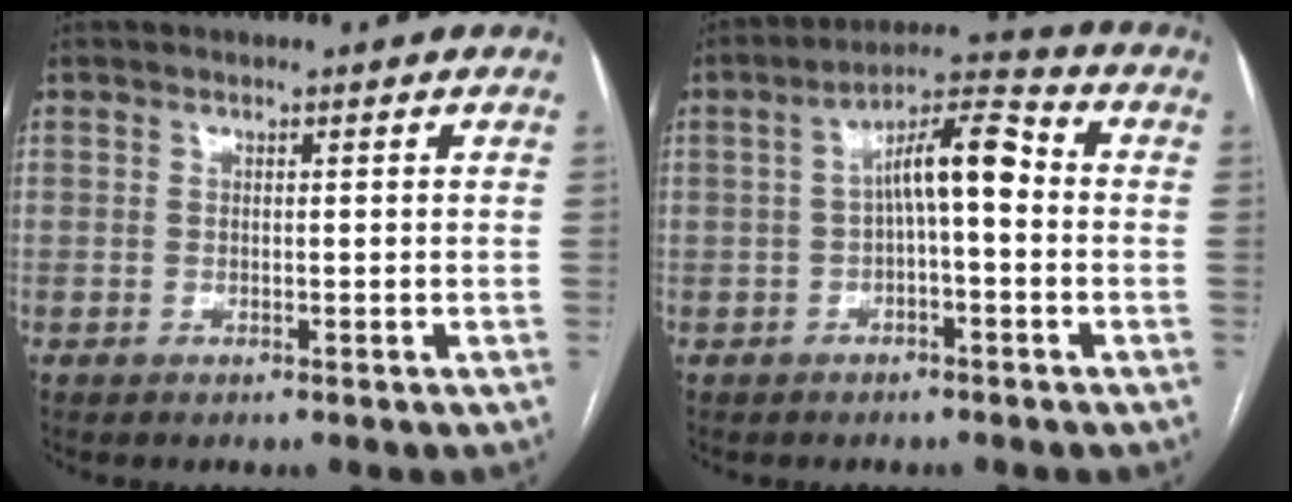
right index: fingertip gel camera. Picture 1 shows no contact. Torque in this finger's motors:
{"motor_torque": [1.13, 0.01, 0.44, 0.11]}